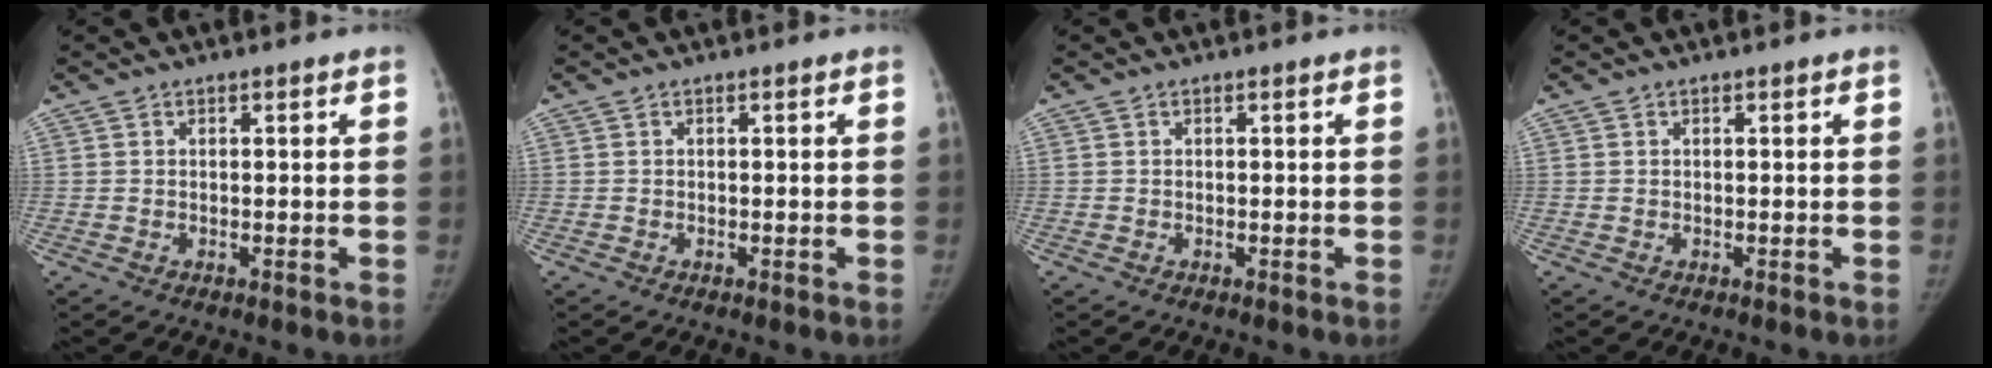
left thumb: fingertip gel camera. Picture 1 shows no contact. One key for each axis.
{"total": 0.0}
{"total": 0.0}
{"total": 0.0}